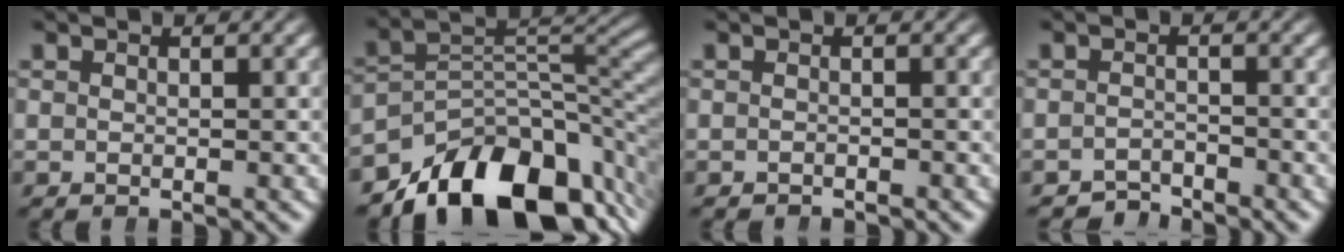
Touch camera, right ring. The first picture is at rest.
{"total": 15.3, "force": [-8.5, 8.3, 9.6], "torque": [-0.130, -0.025, -0.120]}
{"total": 0.8, "force": [-0.8, 0.2, -0.2], "torque": [-0.006, -0.006, -0.011]}
{"total": 2.6, "force": [-2.5, 0.5, -0.3], "torque": [0.002, -0.011, -0.043]}